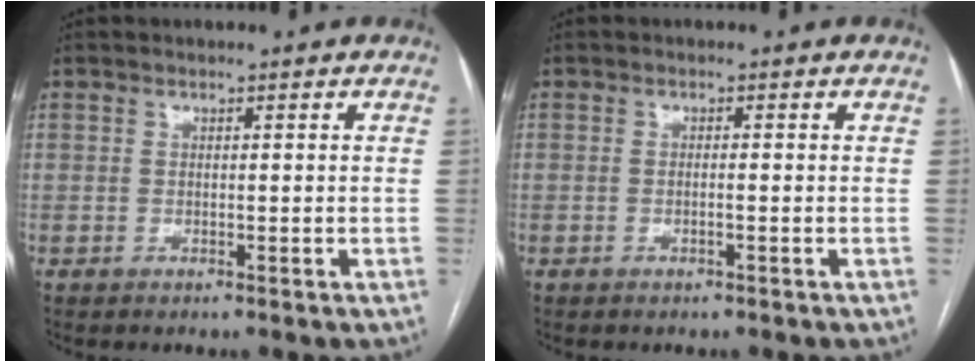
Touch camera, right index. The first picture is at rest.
{"total": 0.8, "force": [-0.2, 0.0, 0.8], "torque": [-0.015, 0.001, -0.004]}